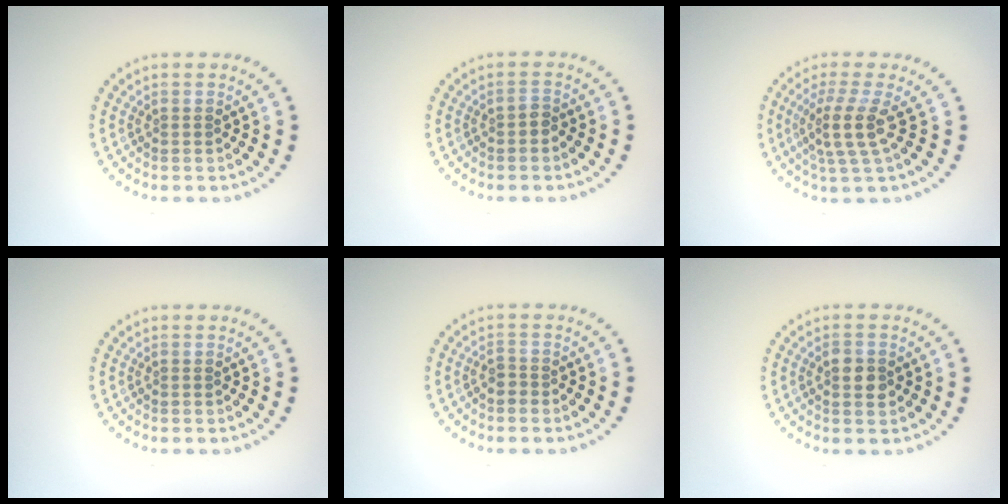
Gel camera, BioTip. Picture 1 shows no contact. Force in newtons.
{"total": 1.0, "press": 0.9, "slide": 0.4}
{"total": 3.4, "press": 2.5, "slide": 2.3}
{"total": 0.0}
{"total": 0.9, "press": 0.7, "slide": 0.6}
{"total": 1.9, "press": 1.9, "slide": 0.1}